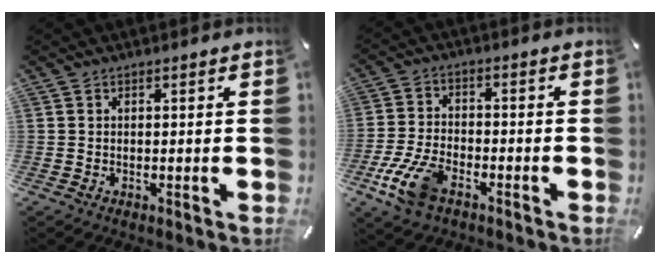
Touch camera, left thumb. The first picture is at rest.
{"total": 10.0, "force": [-5.3, 5.3, 6.5], "torque": [-0.147, 0.014, -0.100]}